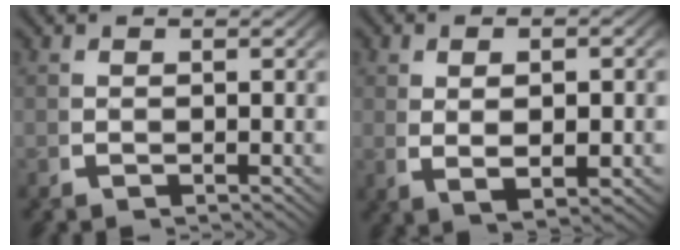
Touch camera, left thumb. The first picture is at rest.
{"total": 4.4, "force": [0.1, 2.0, 3.9], "torque": [-0.075, -0.011, 0.015]}